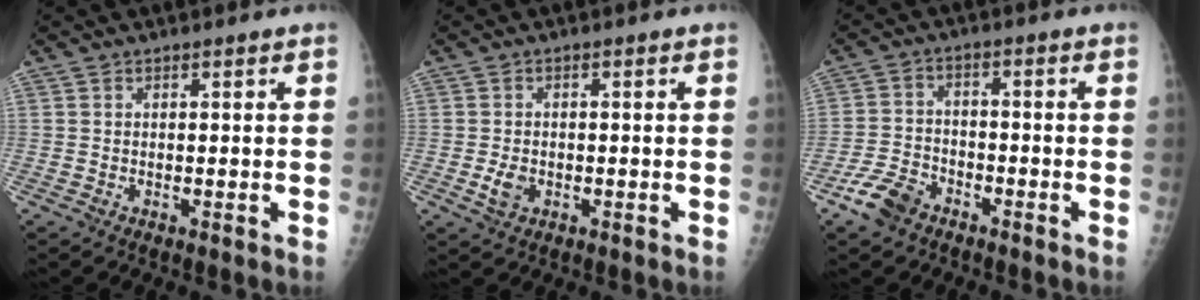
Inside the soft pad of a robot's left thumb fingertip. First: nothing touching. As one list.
[{"total": 2.9, "force": [-0.9, 2.1, 1.8], "torque": [-0.029, 0.001, -0.013]}, {"total": 6.9, "force": [-4.7, 4.0, 3.0], "torque": [-0.055, 0.021, -0.090]}]